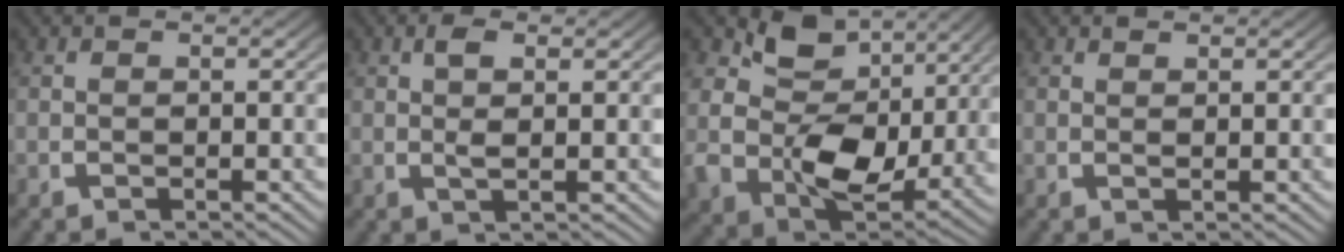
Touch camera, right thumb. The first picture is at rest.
{"total": 1.9, "force": [0.8, 0.4, 1.7], "torque": [-0.031, -0.003, 0.018]}
{"total": 10.0, "force": [1.3, 6.7, 7.3], "torque": [-0.150, -0.037, 0.037]}
{"total": 0.8, "force": [0.7, -0.1, 0.2], "torque": [0.000, -0.004, 0.017]}